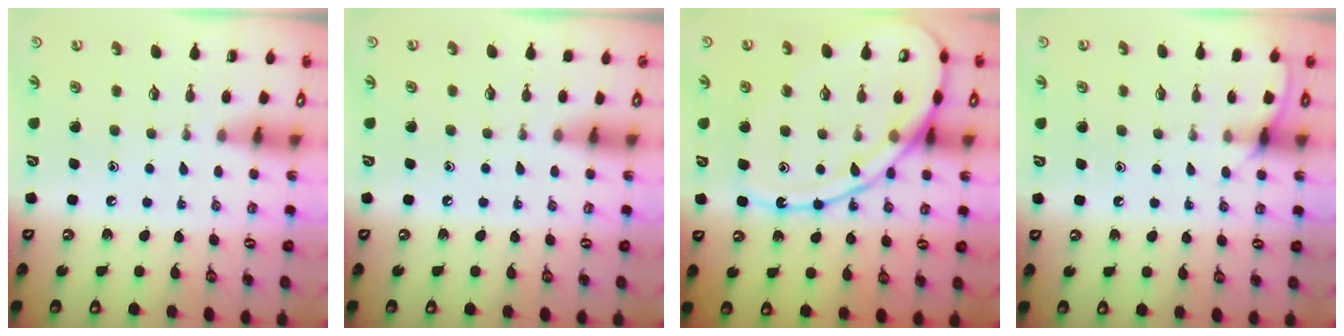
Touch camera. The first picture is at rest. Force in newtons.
{"total": 4.2, "press": 4.1, "slide": 0.6}
{"total": 16.9, "press": 16.8, "slide": 1.8}
{"total": 5.9, "press": 5.8, "slide": 0.6}